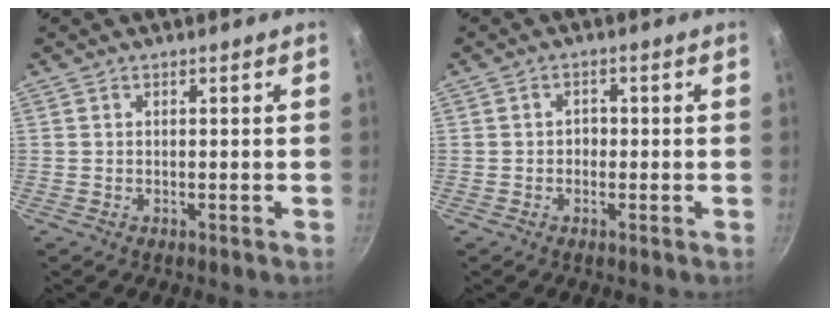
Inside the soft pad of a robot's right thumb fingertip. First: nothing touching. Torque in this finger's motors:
{"motor_torque": [-0.67, 0.12, 0.09, -0.01, 0.03]}